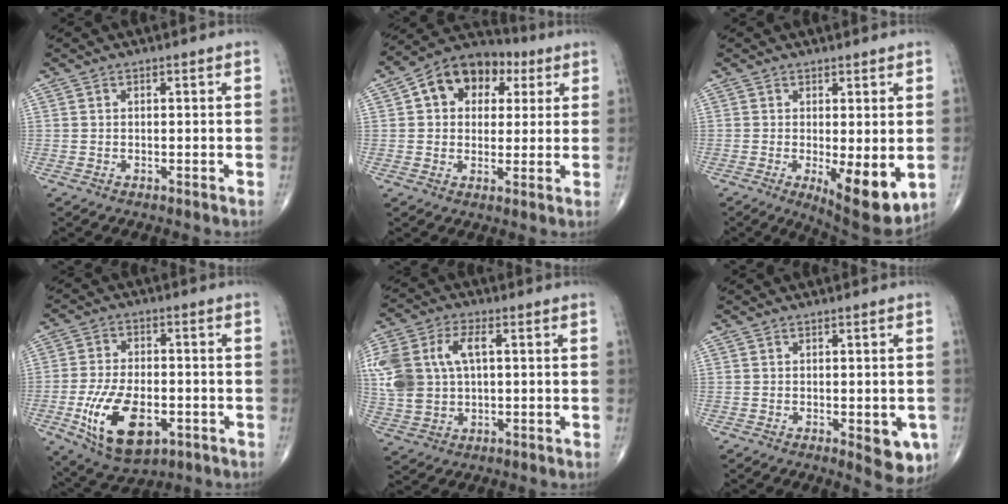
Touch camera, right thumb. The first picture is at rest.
{"total": 12.9, "force": [4.1, 9.5, 7.8], "torque": [-0.080, 0.018, 0.056]}
{"total": 9.7, "force": [-1.7, 3.1, 9.1], "torque": [-0.123, -0.026, -0.017]}
{"total": 14.8, "force": [-4.8, 7.8, 11.6], "torque": [-0.201, 0.004, -0.073]}
{"total": 15.8, "force": [2.8, 9.9, 12.0], "torque": [-0.284, 0.011, 0.057]}
{"total": 6.3, "force": [-1.7, 2.5, 5.5], "torque": [-0.048, -0.010, -0.014]}